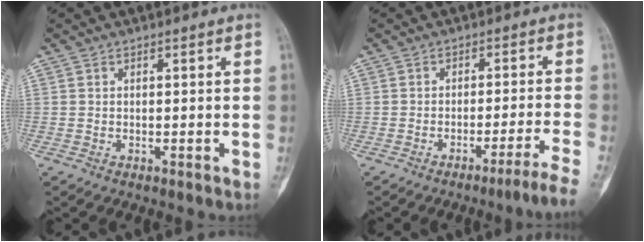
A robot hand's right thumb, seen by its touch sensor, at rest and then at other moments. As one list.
[{"total": 6.8, "force": [-5.2, -1.4, 4.1], "torque": [-0.059, 0.030, -0.073]}]